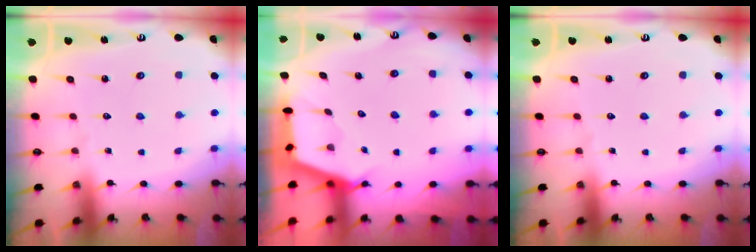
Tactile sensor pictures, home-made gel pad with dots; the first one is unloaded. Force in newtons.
{"total": 2.6, "press": 2.6, "slide": 0.3}
{"total": 0.0}